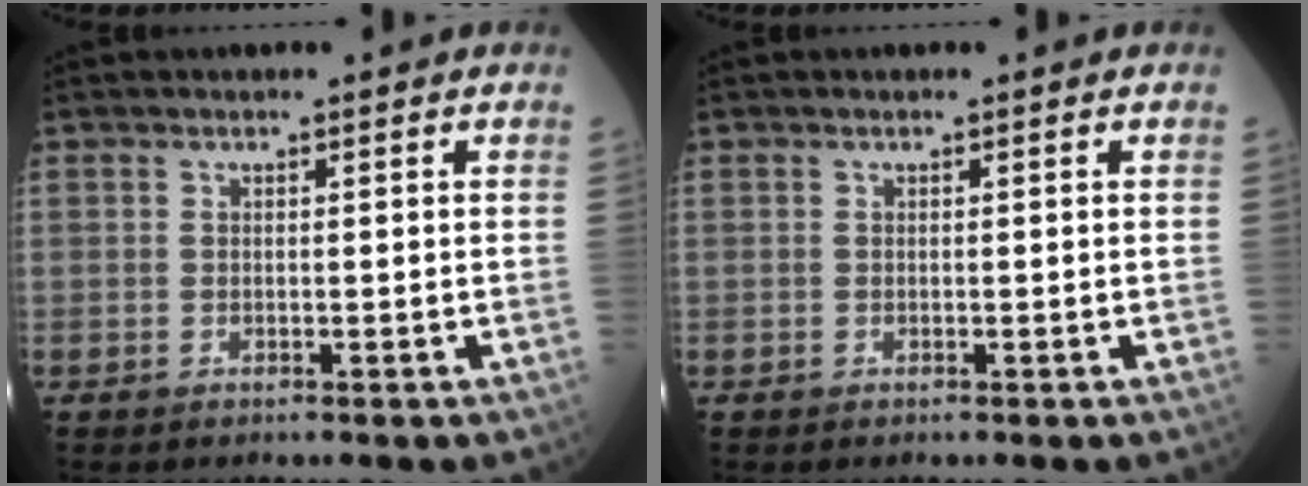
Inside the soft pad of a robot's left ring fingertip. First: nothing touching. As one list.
[{"total": 0.0}]